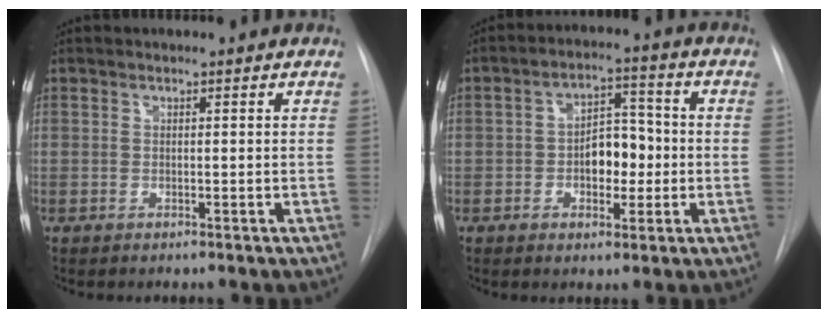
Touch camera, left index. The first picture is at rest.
{"total": 7.0, "force": [-2.0, 3.9, 5.4], "torque": [-0.080, 0.014, -0.030]}